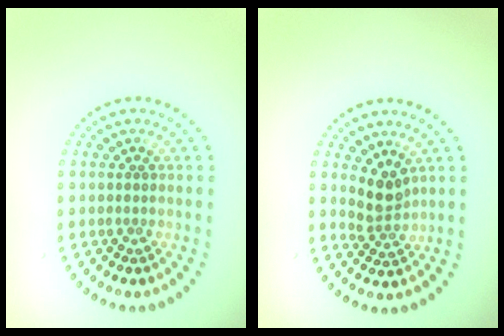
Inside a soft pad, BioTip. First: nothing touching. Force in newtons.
{"total": 2.3, "press": 1.8, "slide": 1.4}